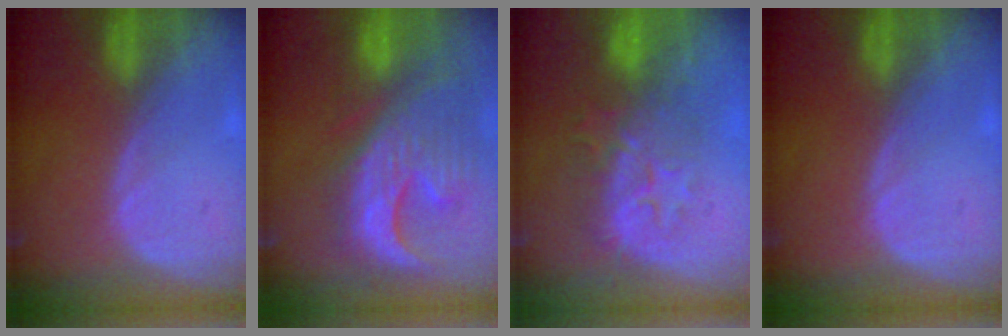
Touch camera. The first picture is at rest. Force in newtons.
{"total": 13.2, "press": 11.3, "slide": 6.8}
{"total": 8.6, "press": 8.3, "slide": 2.1}
{"total": 0.0}